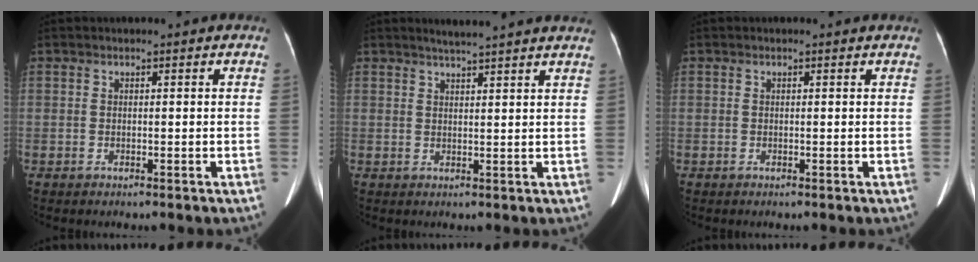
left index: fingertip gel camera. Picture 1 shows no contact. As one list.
[{"total": 9.0, "force": [8.1, -0.1, 4.0], "torque": [-0.057, 0.021, 0.092]}, {"total": 0.0}]